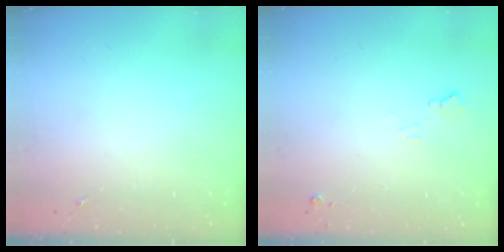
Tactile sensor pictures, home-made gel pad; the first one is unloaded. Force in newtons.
{"total": 6.0, "press": 6.0, "slide": 1.0}